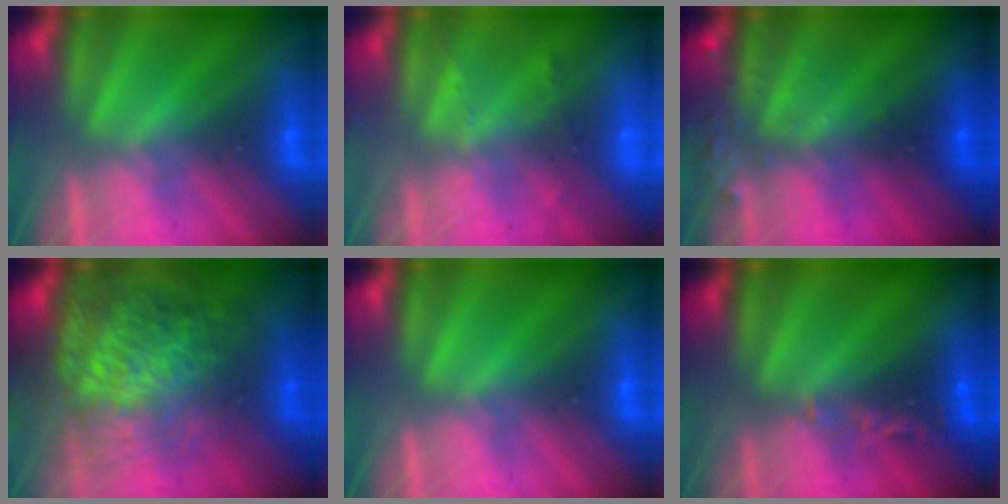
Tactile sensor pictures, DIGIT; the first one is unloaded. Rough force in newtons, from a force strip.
{"total": 2.3}
{"total": 3.1}
{"total": 7.8}
{"total": 0.0}
{"total": 2.5}